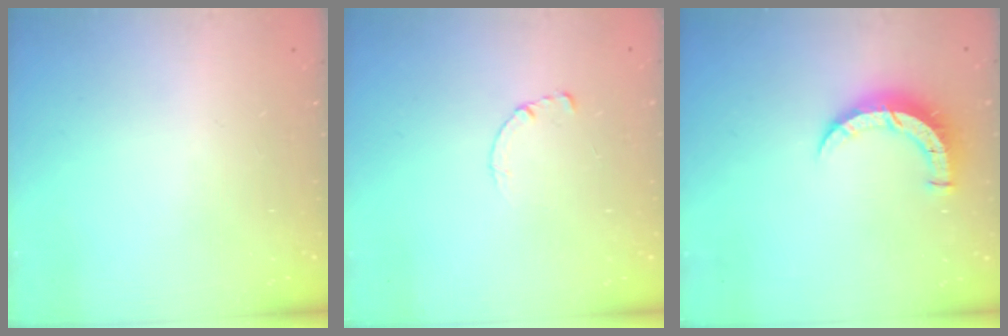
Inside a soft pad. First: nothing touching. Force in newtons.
{"total": 0.7, "press": 0.6, "slide": 0.1}
{"total": 7.6, "press": 7.6, "slide": 0.5}